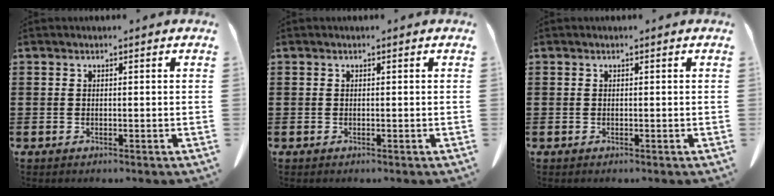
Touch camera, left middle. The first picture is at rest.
{"total": 0.0}
{"total": 0.0}